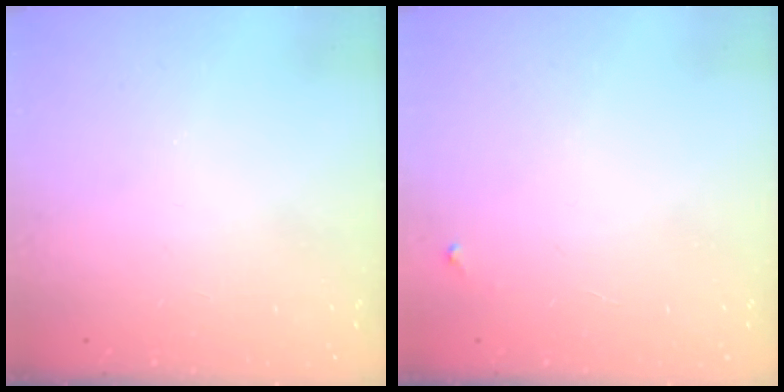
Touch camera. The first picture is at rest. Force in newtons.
{"total": 2.2, "press": 2.2, "slide": 0.1}